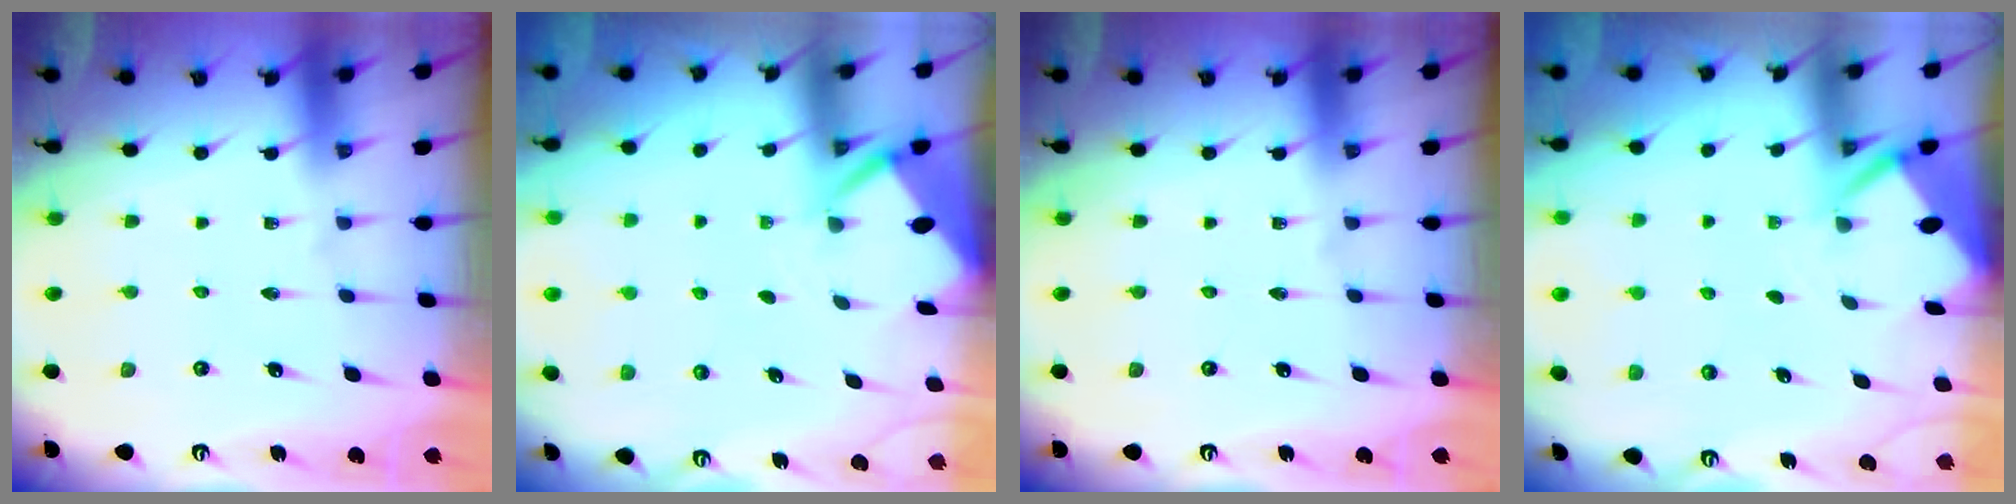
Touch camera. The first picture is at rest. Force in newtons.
{"total": 2.4, "press": 2.4, "slide": 0.3}
{"total": 0.0}
{"total": 2.4, "press": 2.4, "slide": 0.3}